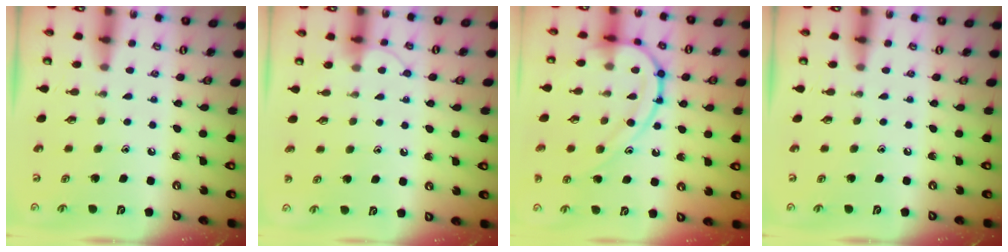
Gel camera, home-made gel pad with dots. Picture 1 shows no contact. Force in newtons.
{"total": 5.6, "press": 5.6, "slide": 0.5}
{"total": 14.8, "press": 14.8, "slide": 0.6}
{"total": 0.0}